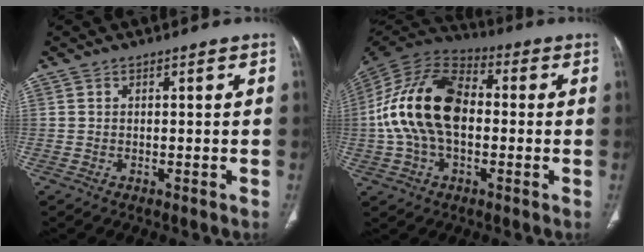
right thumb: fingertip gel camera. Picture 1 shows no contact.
{"total": 19.0, "force": [-0.3, 11.8, 14.9], "torque": [-0.289, 0.034, -0.013]}